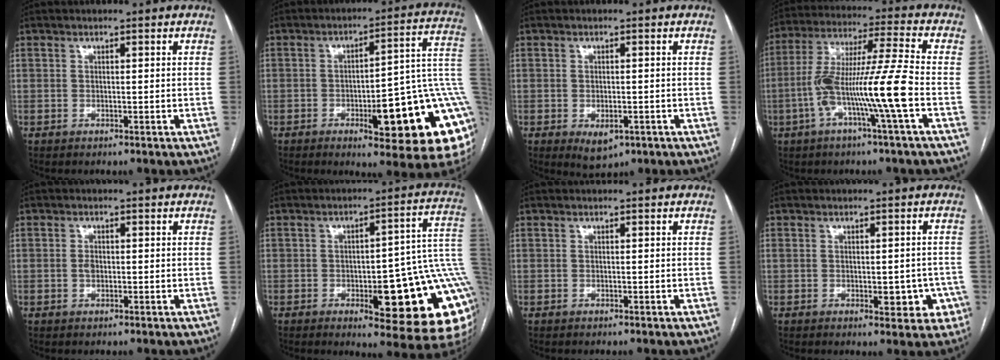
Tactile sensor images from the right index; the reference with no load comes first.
{"total": 21.5, "force": [-5.6, 4.2, 20.3], "torque": [-0.154, 0.021, -0.064]}
{"total": 3.9, "force": [-1.6, 2.1, 2.9], "torque": [-0.046, -0.005, -0.013]}
{"total": 13.7, "force": [-4.1, -1.2, 13.0], "torque": [-0.252, 0.008, -0.080]}
{"total": 1.3, "force": [-0.1, 0.9, 1.0], "torque": [-0.019, 0.002, -0.001]}
{"total": 21.6, "force": [-4.0, 5.6, 20.5], "torque": [-0.153, 0.023, -0.038]}
{"total": 0.0}
{"total": 5.7, "force": [-1.5, 3.1, 4.6], "torque": [-0.047, 0.018, -0.007]}